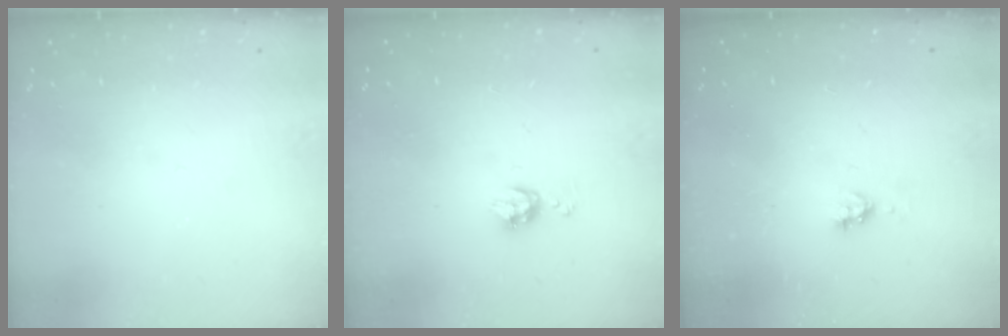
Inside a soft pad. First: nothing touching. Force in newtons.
{"total": 6.1, "press": 6.1, "slide": 0.6}
{"total": 2.6, "press": 2.6, "slide": 0.4}